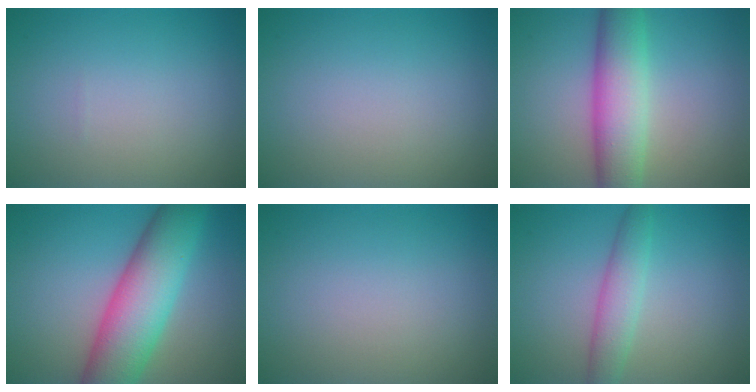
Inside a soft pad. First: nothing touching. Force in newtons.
{"total": 0.0}
{"total": 7.0, "press": 7.0, "slide": 0.1}
{"total": 9.7, "press": 9.7, "slide": 0.3}
{"total": 0.0}
{"total": 3.0, "press": 3.0, "slide": 0.1}